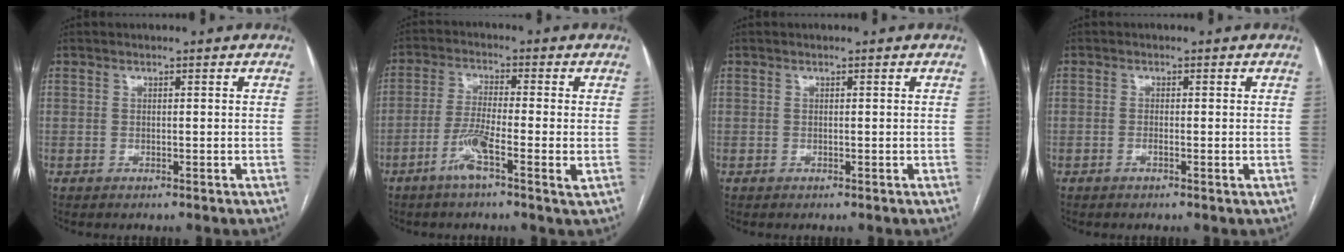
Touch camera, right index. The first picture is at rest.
{"total": 7.1, "force": [-2.8, 0.2, 6.6], "torque": [-0.124, -0.006, -0.056]}
{"total": 0.0}
{"total": 1.1, "force": [-0.3, 0.1, 1.0], "torque": [-0.017, 0.000, -0.006]}